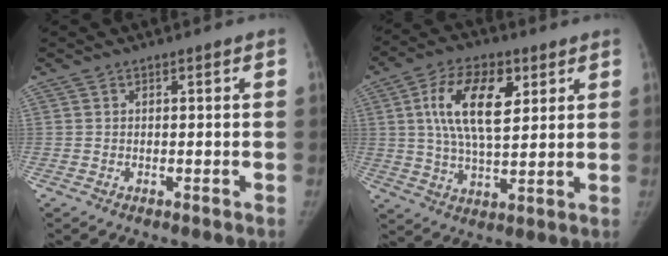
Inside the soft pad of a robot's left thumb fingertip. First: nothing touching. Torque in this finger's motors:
{"motor_torque": [0.20, 0.22, 0.19, -0.04, 0.12]}